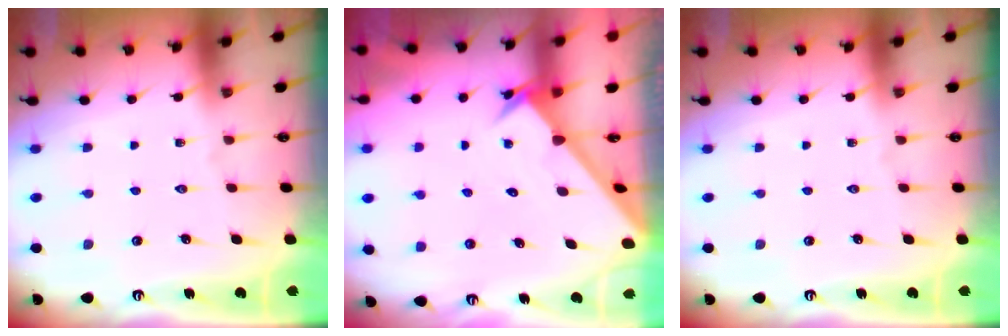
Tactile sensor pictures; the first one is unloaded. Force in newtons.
{"total": 2.4, "press": 2.4, "slide": 0.2}
{"total": 0.0}